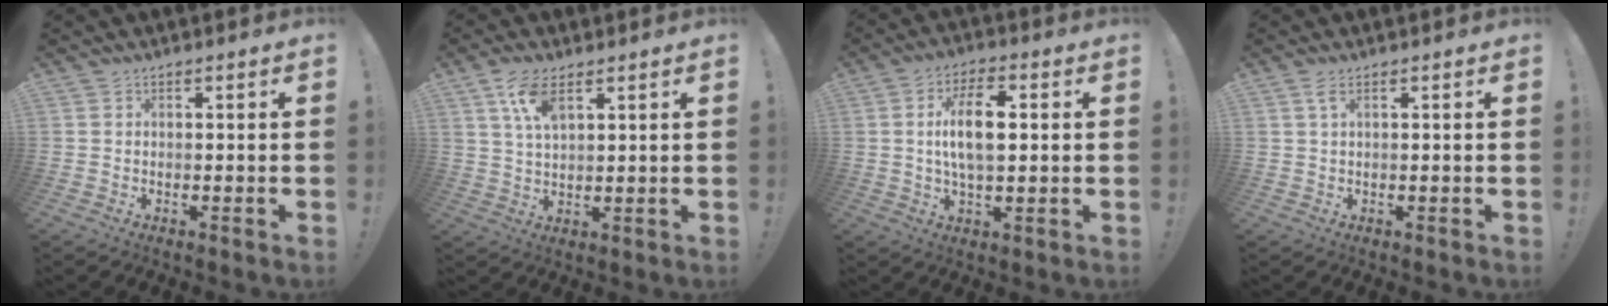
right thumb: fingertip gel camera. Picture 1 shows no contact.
{"total": 8.0, "force": [4.2, 3.2, 5.9], "torque": [-0.112, -0.015, 0.074]}
{"total": 10.7, "force": [1.6, 4.9, 9.4], "torque": [-0.170, 0.000, 0.022]}
{"total": 2.0, "force": [0.9, 0.3, 1.8], "torque": [-0.037, 0.002, 0.016]}